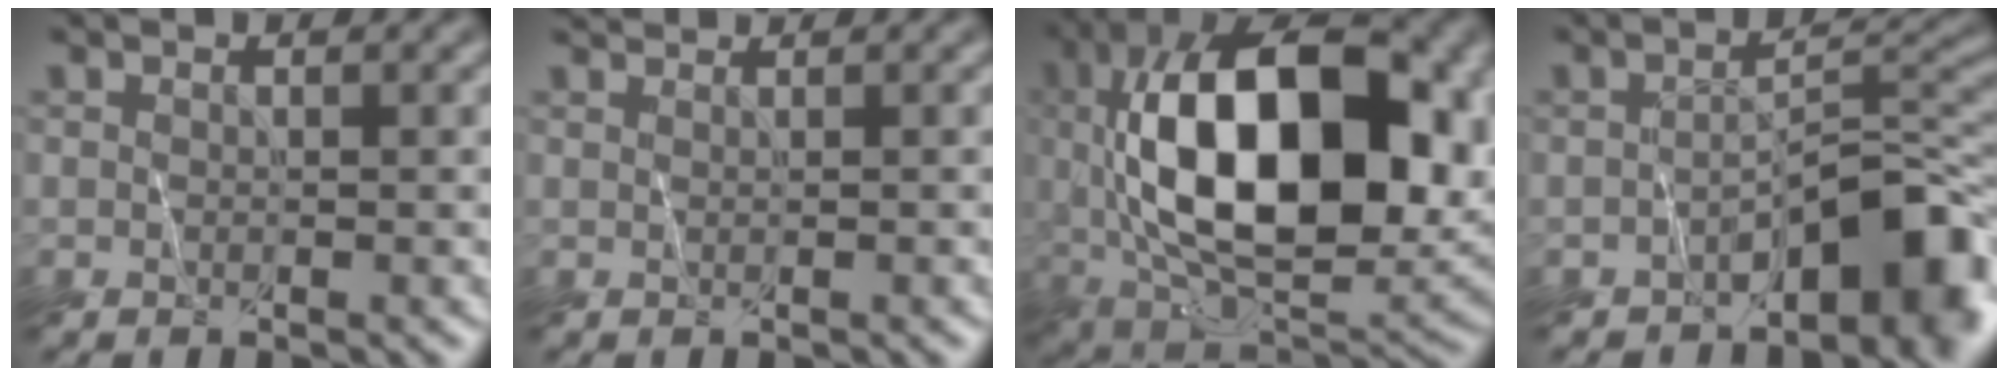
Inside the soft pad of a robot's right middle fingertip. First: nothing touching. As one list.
[{"total": 1.3, "force": [1.2, -0.2, 0.1], "torque": [-0.005, 0.010, 0.024]}, {"total": 17.3, "force": [2.0, 8.5, 15.0], "torque": [-0.246, 0.020, 0.015]}, {"total": 8.8, "force": [-5.2, 3.4, 6.2], "torque": [-0.071, 0.001, -0.089]}]